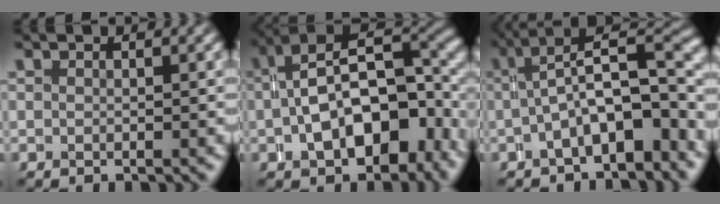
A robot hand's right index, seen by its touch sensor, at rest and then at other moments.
{"total": 11.0, "force": [-0.1, 6.2, 9.0], "torque": [-0.143, -0.004, 0.009]}
{"total": 7.4, "force": [-1.3, 2.8, 6.7], "torque": [-0.083, -0.002, -0.015]}